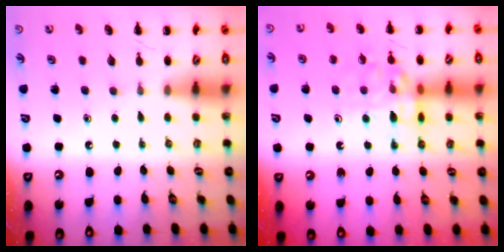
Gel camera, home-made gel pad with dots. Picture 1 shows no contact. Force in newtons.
{"total": 11.8, "press": 11.6, "slide": 2.1}